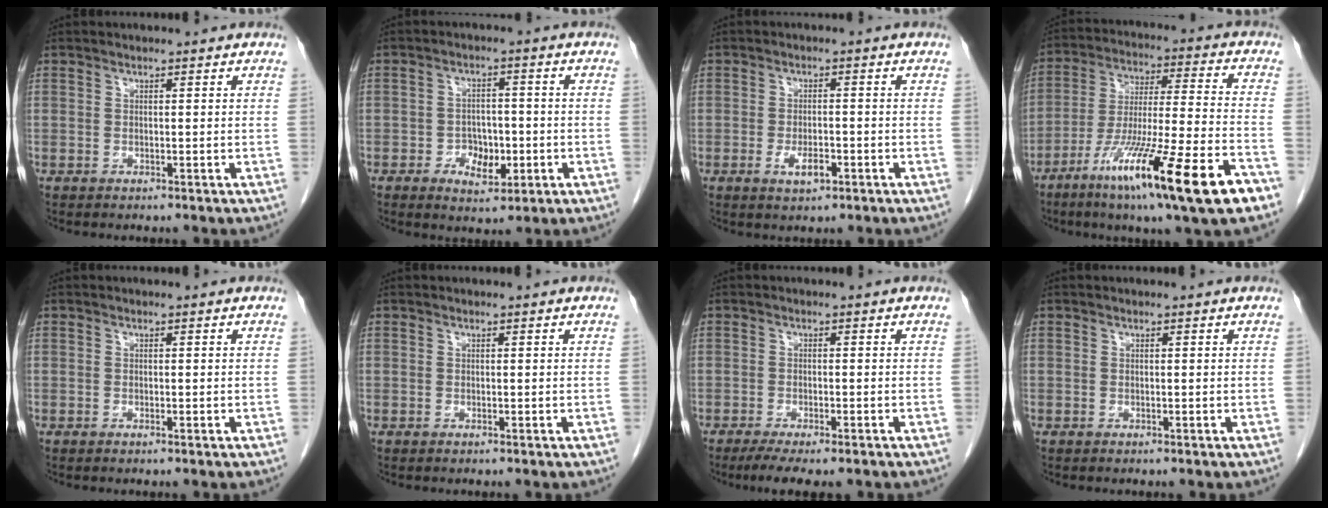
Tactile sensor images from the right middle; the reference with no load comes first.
{"total": 5.2, "force": [-1.7, 3.1, 3.8], "torque": [-0.056, 0.004, -0.020]}
{"total": 3.2, "force": [-1.4, 1.2, 2.7], "torque": [-0.050, 0.000, -0.021]}
{"total": 21.2, "force": [-11.8, 0.5, 17.6], "torque": [-0.279, -0.052, -0.203]}
{"total": 0.0}
{"total": 0.0}
{"total": 6.4, "force": [-4.9, 1.1, 3.9], "torque": [-0.060, -0.015, -0.076]}
{"total": 0.0}